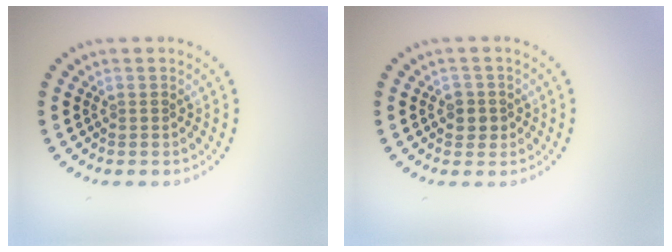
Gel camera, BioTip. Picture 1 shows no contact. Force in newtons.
{"total": 1.7, "press": 1.6, "slide": 0.6}